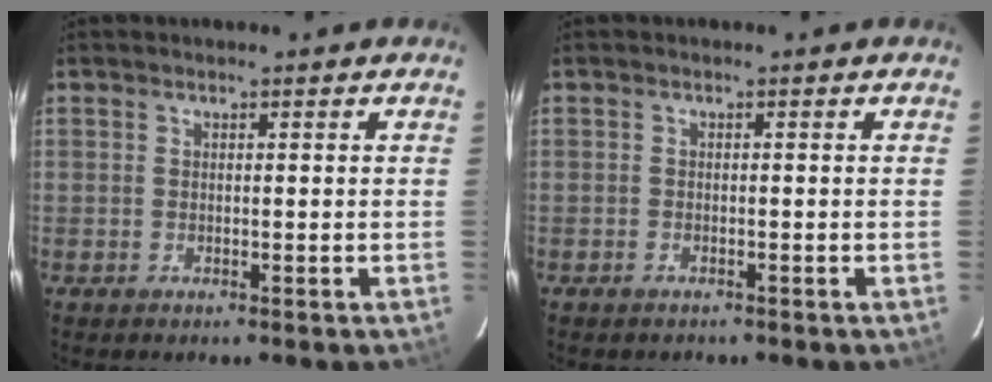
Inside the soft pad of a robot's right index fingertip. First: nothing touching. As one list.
[{"total": 1.0, "force": [-0.8, 0.6, 0.0], "torque": [-0.005, 0.003, -0.014]}]